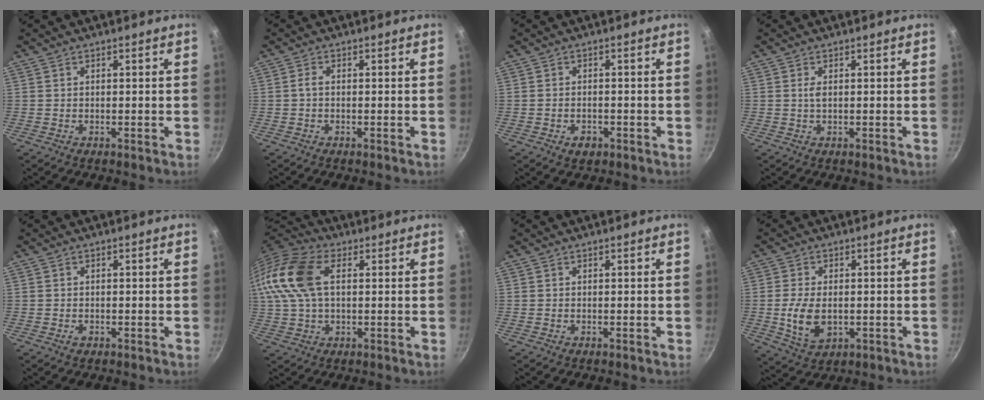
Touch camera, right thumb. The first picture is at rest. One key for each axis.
{"total": 1.4, "fx": -0.2, "fy": 0.6, "fz": 1.3, "tx": -0.035, "ty": 0.007, "tz": -0.007}
{"total": 2.6, "fx": -1.4, "fy": 1.7, "fz": 1.5, "tx": -0.023, "ty": 0.010, "tz": -0.019}
{"total": 1.3, "fx": 0.2, "fy": 0.6, "fz": 1.1, "tx": -0.024, "ty": 0.000, "tz": 0.004}
{"total": 1.0, "fx": -0.5, "fy": 0.7, "fz": 0.5, "tx": -0.008, "ty": 0.000, "tz": -0.009}
{"total": 16.9, "fx": 3.4, "fy": 10.3, "fz": 13.0, "tx": -0.272, "ty": 0.027, "tz": 0.051}
{"total": 0.0}
{"total": 8.2, "fx": -0.8, "fy": 5.1, "fz": 6.4, "tx": -0.123, "ty": -0.003, "tz": -0.007}